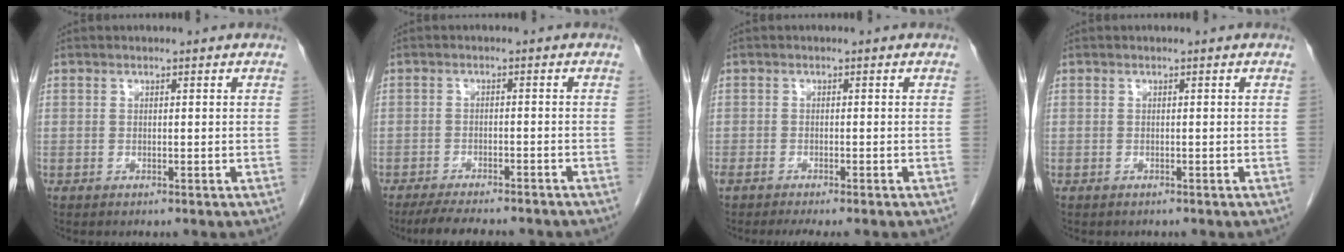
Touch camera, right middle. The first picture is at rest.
{"total": 10.4, "force": [-9.1, 1.9, 4.7], "torque": [-0.069, -0.011, -0.127]}
{"total": 6.0, "force": [-5.0, 0.8, 3.1], "torque": [-0.040, -0.007, -0.073]}
{"total": 0.6, "force": [-0.5, 0.3, 0.1], "torque": [-0.011, 0.001, -0.008]}